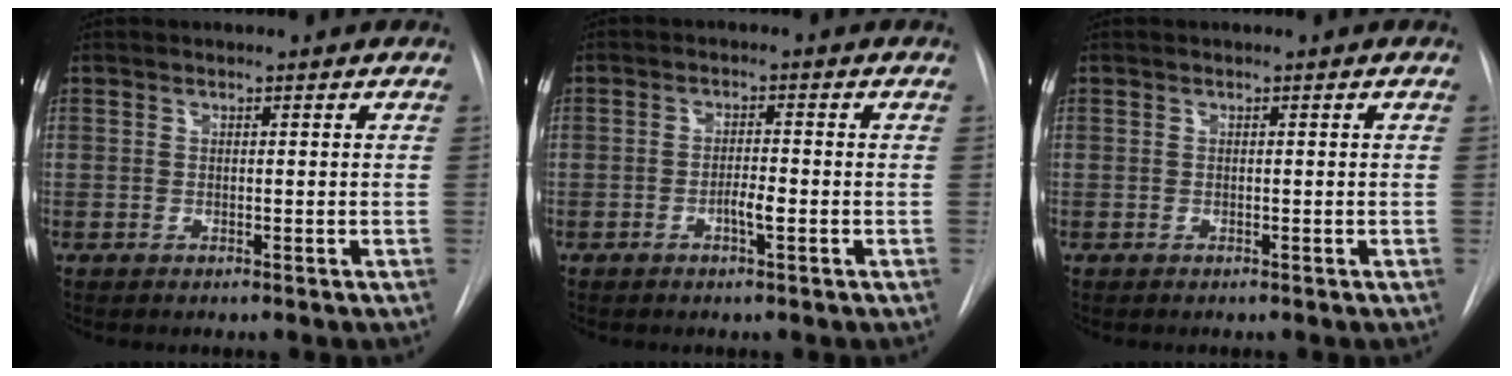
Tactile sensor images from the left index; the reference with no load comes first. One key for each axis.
{"total": 2.8, "fx": -2.1, "fy": 0.2, "fz": 1.9, "tx": -0.032, "ty": -0.005, "tz": -0.034}
{"total": 0.0}